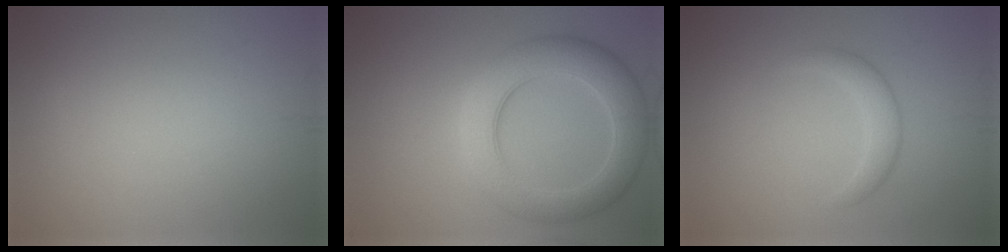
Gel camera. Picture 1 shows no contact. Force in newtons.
{"total": 6.6, "press": 6.6, "slide": 0.0}
{"total": 2.1, "press": 2.1, "slide": 0.1}